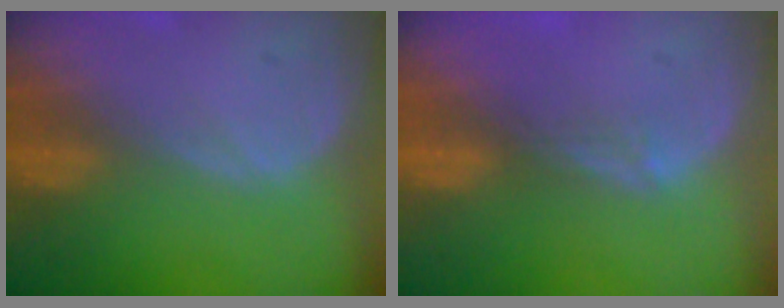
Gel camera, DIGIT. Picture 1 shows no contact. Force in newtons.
{"total": 1.5, "press": 1.0, "slide": 1.0}